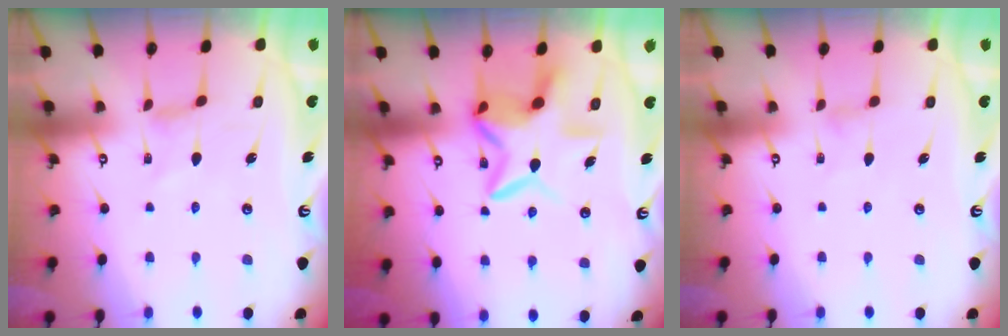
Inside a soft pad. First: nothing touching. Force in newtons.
{"total": 9.7, "press": 9.6, "slide": 0.7}
{"total": 0.7, "press": 0.7, "slide": 0.3}